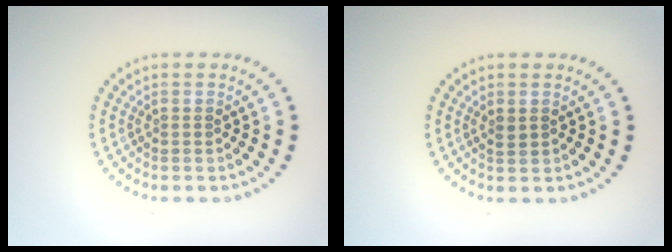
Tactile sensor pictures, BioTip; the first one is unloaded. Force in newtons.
{"total": 0.8, "press": 0.8, "slide": 0.1}